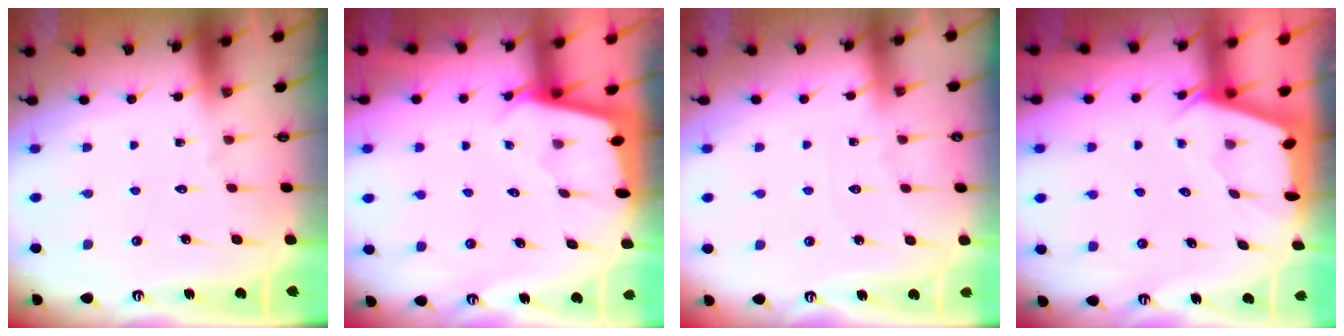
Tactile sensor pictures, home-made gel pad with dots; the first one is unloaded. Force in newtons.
{"total": 1.8, "press": 1.8, "slide": 0.2}
{"total": 2.4, "press": 2.4, "slide": 0.4}
{"total": 2.1, "press": 2.0, "slide": 0.3}